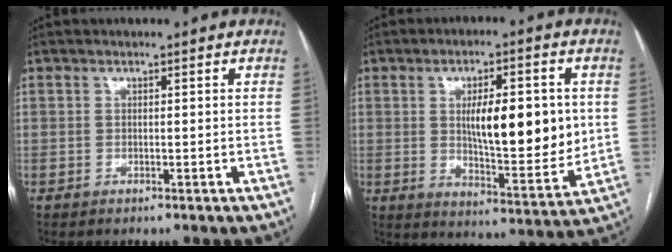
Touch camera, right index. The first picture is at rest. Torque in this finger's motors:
{"motor_torque": [0.85, -0.28, 0.36, 0.11]}